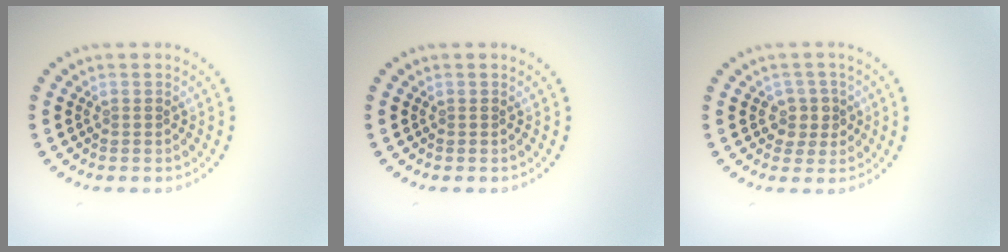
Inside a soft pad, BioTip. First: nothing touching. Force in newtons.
{"total": 0.0}
{"total": 1.8, "press": 1.7, "slide": 0.6}